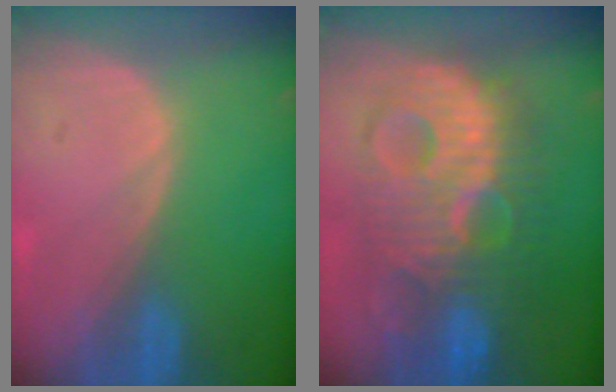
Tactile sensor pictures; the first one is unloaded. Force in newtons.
{"total": 12.1, "press": 12.1, "slide": 0.8}